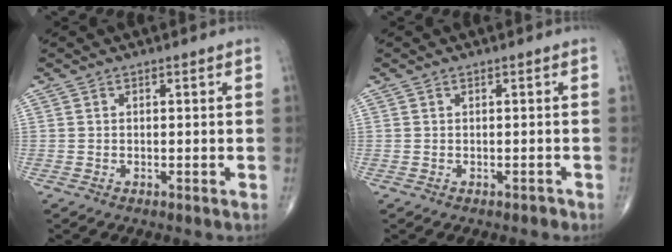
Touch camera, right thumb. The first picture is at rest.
{"total": 0.6, "force": [-0.3, 0.4, 0.3], "torque": [0.001, 0.003, -0.005]}